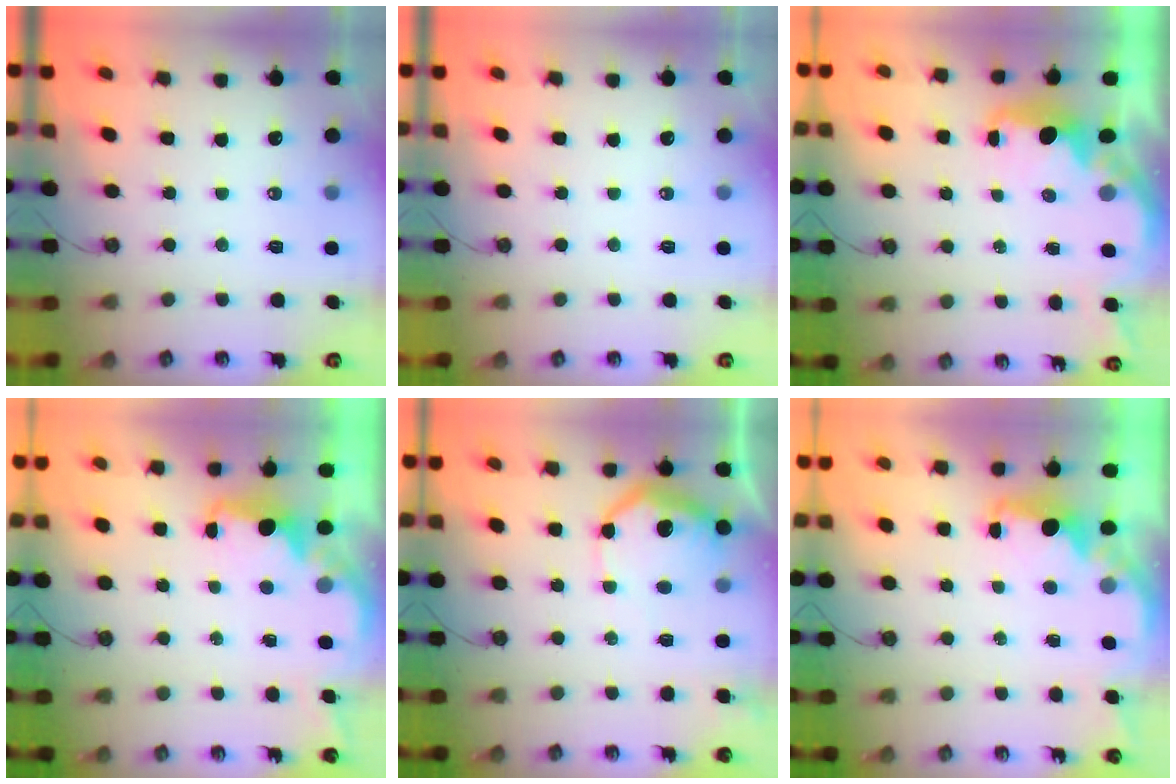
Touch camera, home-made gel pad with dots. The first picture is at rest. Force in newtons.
{"total": 0.0}
{"total": 3.4, "press": 3.3, "slide": 0.4}
{"total": 2.0, "press": 1.8, "slide": 0.7}
{"total": 12.0, "press": 11.9, "slide": 0.8}
{"total": 2.3, "press": 2.1, "slide": 0.8}